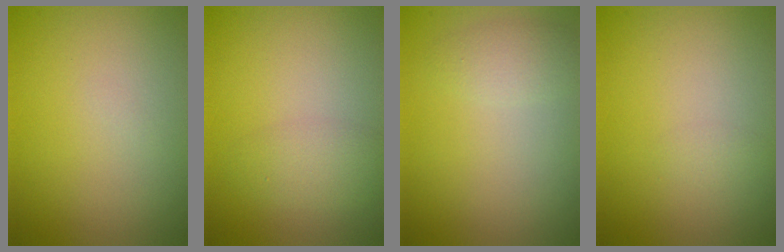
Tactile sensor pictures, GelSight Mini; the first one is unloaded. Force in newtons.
{"total": 2.2, "press": 2.2, "slide": 0.1}
{"total": 1.6, "press": 1.6, "slide": 0.1}
{"total": 0.6, "press": 0.6, "slide": 0.0}